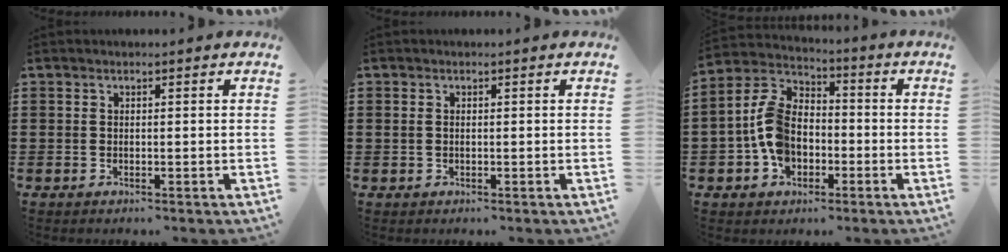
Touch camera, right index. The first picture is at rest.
{"total": 0.9, "force": [0.1, 0.7, 0.5], "torque": [-0.014, 0.005, 0.001]}
{"total": 9.8, "force": [-2.2, 6.9, 6.6], "torque": [-0.169, 0.013, -0.046]}